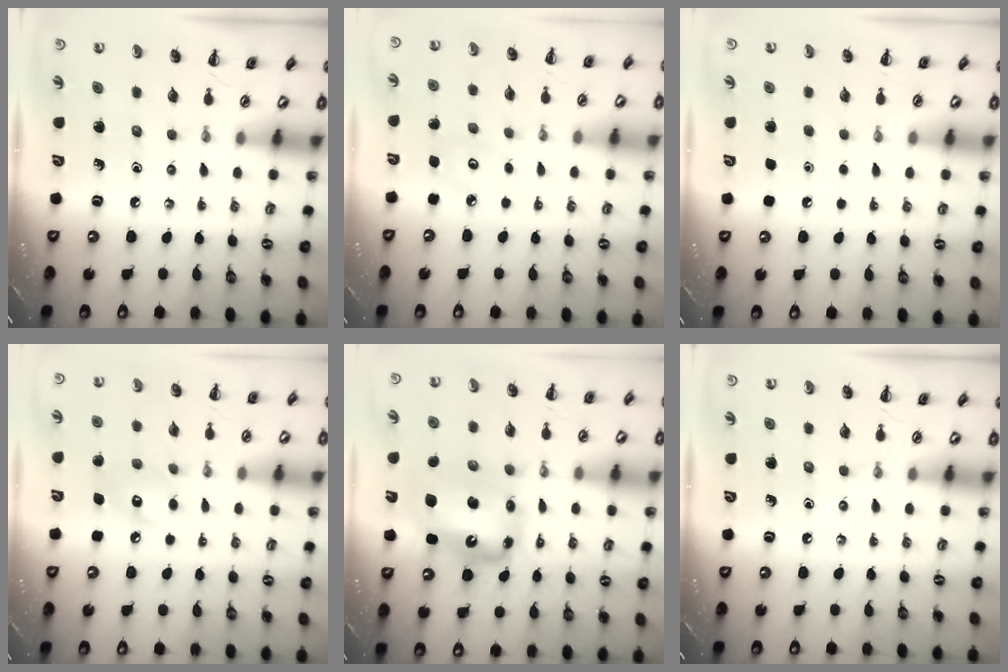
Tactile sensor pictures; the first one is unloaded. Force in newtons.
{"total": 2.9, "press": 2.8, "slide": 0.7}
{"total": 1.6, "press": 1.6, "slide": 0.1}
{"total": 7.5, "press": 7.4, "slide": 1.3}
{"total": 11.3, "press": 10.9, "slide": 3.1}
{"total": 0.0}